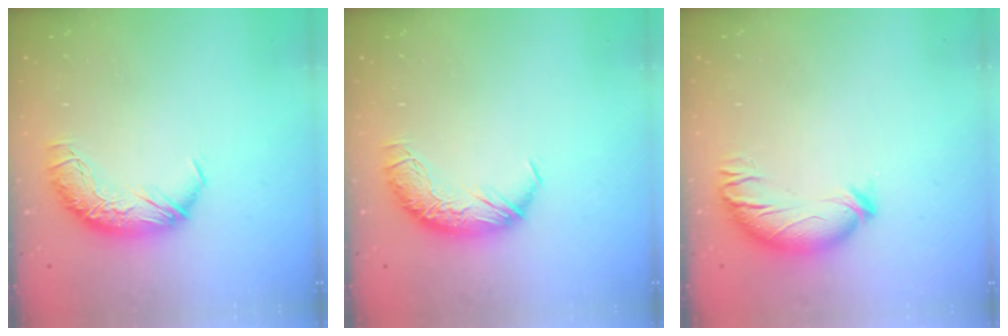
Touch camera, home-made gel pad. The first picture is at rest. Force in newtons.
{"total": 0.0}
{"total": 3.4, "press": 3.1, "slide": 1.3}